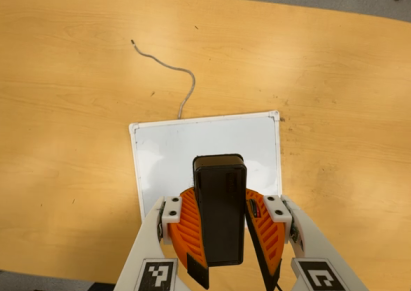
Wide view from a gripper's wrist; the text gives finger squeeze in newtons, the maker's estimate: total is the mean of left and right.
{"total": 9.9, "left": 10.1, "right": 9.7}